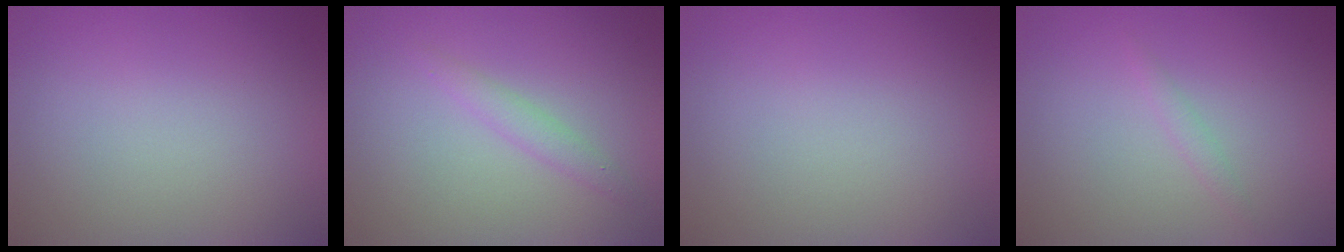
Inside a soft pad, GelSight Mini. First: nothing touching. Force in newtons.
{"total": 1.4, "press": 1.4, "slide": 0.1}
{"total": 0.0}
{"total": 0.9, "press": 0.8, "slide": 0.0}